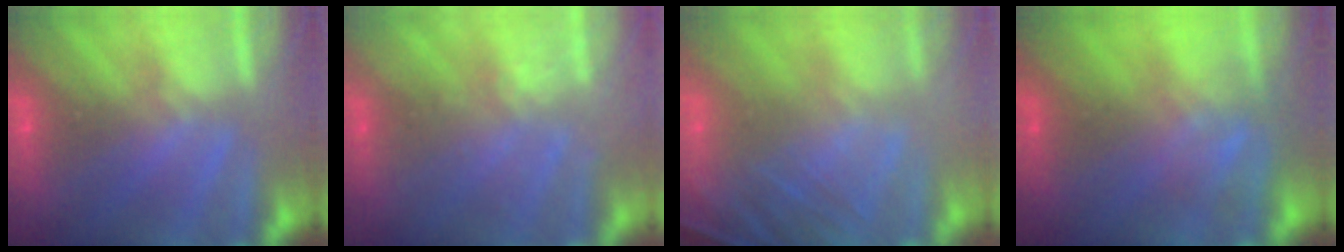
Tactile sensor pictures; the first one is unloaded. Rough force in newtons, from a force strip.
{"total": 2.1}
{"total": 6.5}
{"total": 2.9}